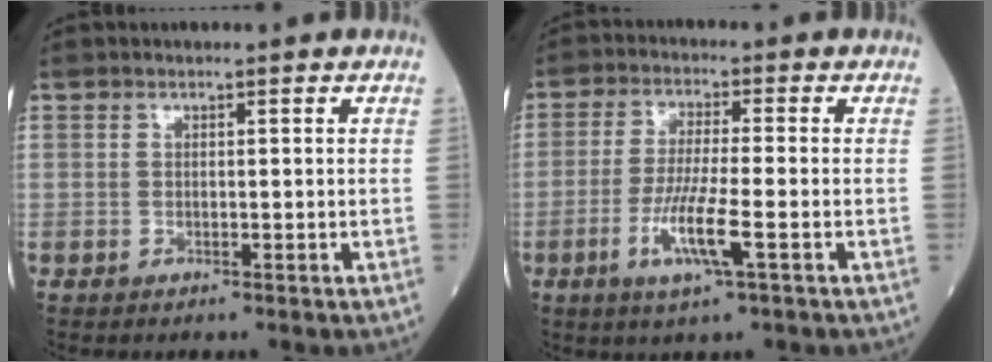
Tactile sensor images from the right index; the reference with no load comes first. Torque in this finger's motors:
{"motor_torque": [0.99, -0.38, 0.53, 0.16]}